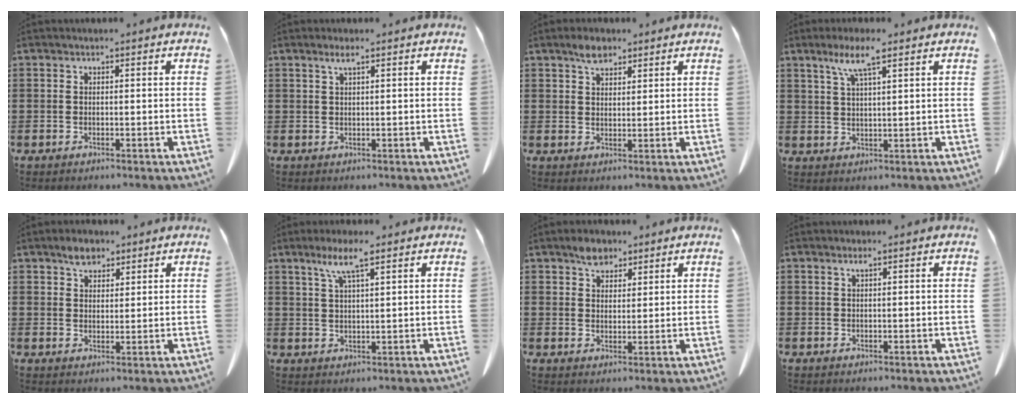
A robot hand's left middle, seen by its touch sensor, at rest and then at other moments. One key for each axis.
{"total": 1.6, "fx": 0.9, "fy": 0.1, "fz": 1.3, "tx": -0.028, "ty": 0.001, "tz": 0.016}
{"total": 3.3, "fx": 2.4, "fy": 1.4, "fz": 1.7, "tx": -0.031, "ty": 0.000, "tz": 0.043}
{"total": 5.8, "fx": 3.7, "fy": 0.8, "fz": 4.5, "tx": -0.097, "ty": 0.003, "tz": 0.063}
{"total": 3.5, "fx": 2.7, "fy": 1.7, "fz": 1.4, "tx": -0.026, "ty": 0.004, "tz": 0.049}
{"total": 5.5, "fx": 3.5, "fy": 0.7, "fz": 4.2, "tx": -0.092, "ty": 0.002, "tz": 0.059}
{"total": 4.0, "fx": 3.0, "fy": 2.1, "fz": 1.4, "tx": -0.029, "ty": 0.005, "tz": 0.056}
{"total": 0.8, "fx": 0.4, "fy": 0.0, "fz": 0.7, "tx": -0.014, "ty": -0.001, "tz": 0.008}